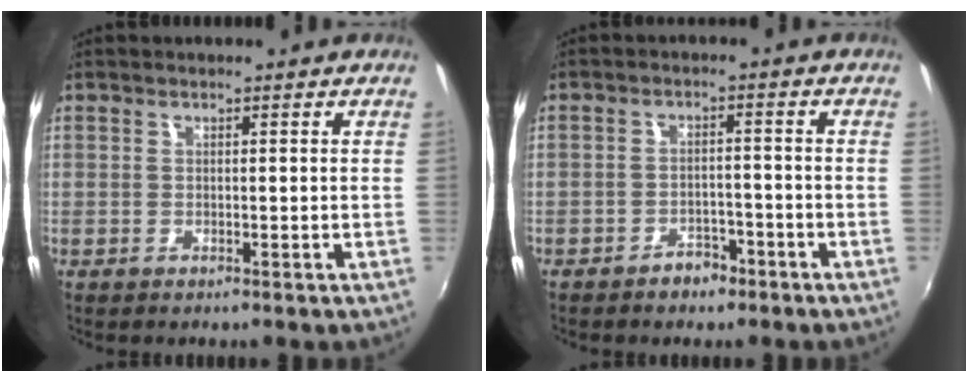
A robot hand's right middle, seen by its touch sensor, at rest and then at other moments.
{"total": 3.8, "force": [-2.9, 2.1, 1.3], "torque": [-0.031, 0.009, -0.035]}